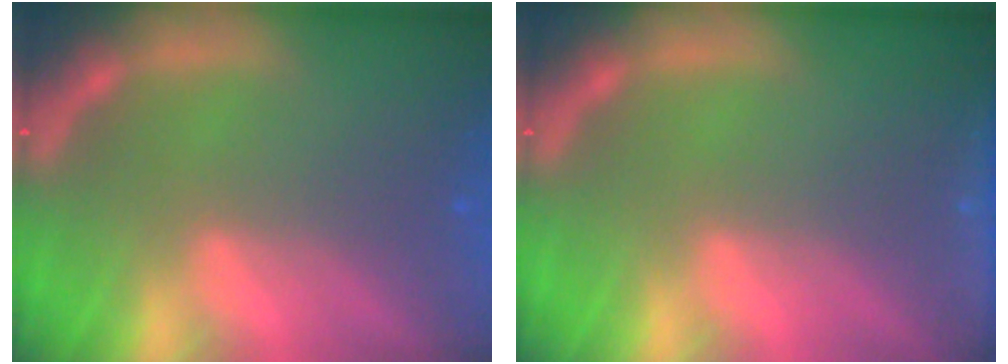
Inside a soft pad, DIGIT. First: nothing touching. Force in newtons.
{"total": 2.4}